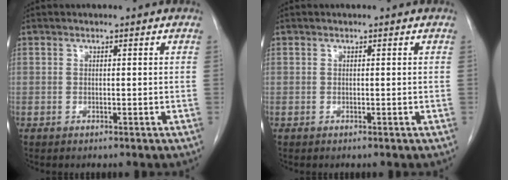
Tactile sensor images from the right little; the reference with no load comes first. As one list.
[{"total": 0.0}]